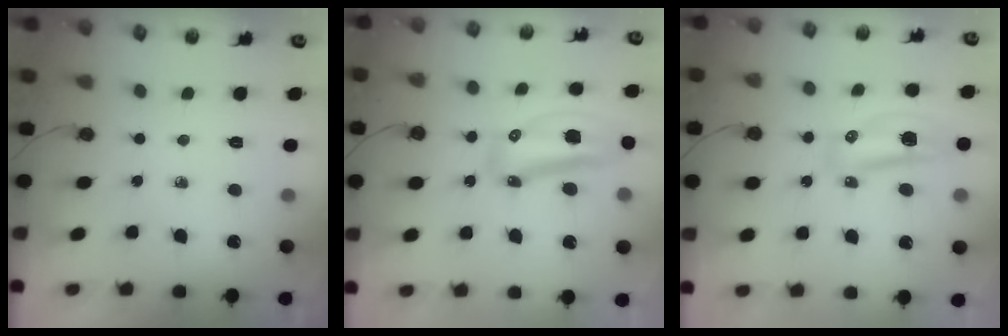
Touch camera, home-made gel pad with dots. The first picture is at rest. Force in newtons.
{"total": 12.1, "press": 12.0, "slide": 1.3}
{"total": 14.0, "press": 10.4, "slide": 9.4}